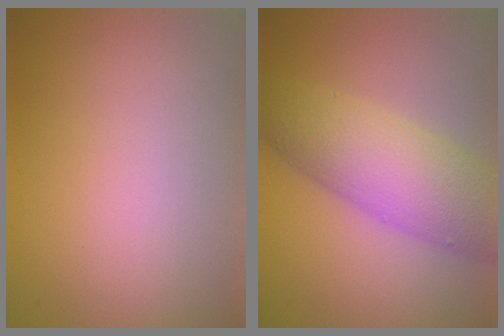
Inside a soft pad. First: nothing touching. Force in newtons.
{"total": 7.6, "press": 7.6, "slide": 0.1}